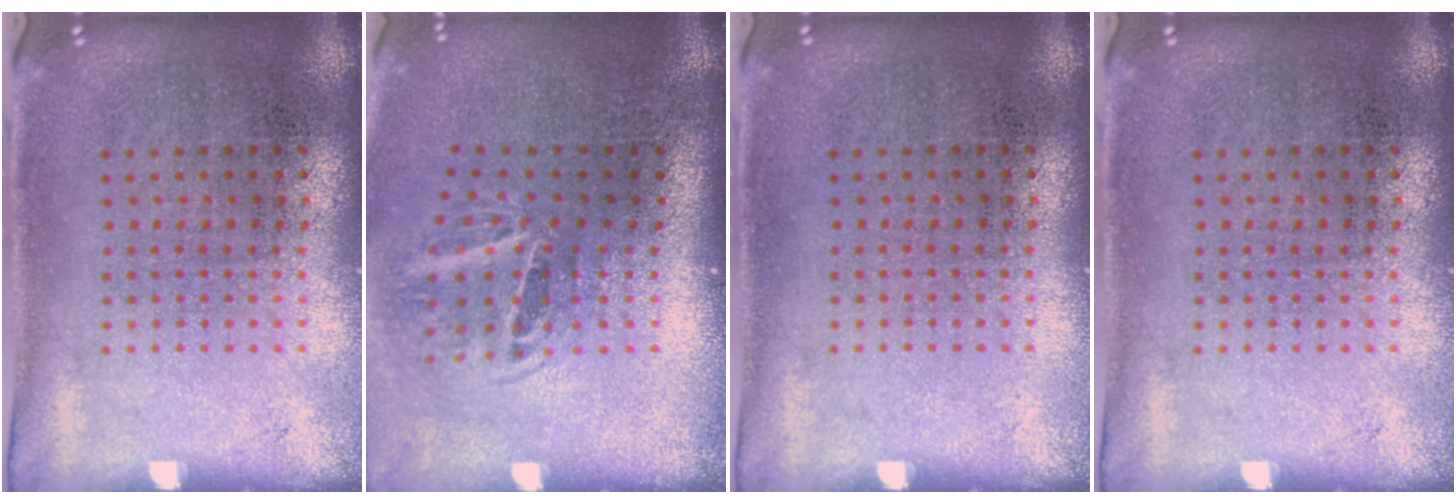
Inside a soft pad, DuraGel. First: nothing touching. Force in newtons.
{"total": 2.0, "press": 1.3, "slide": 1.5}
{"total": 0.0}
{"total": 0.0}